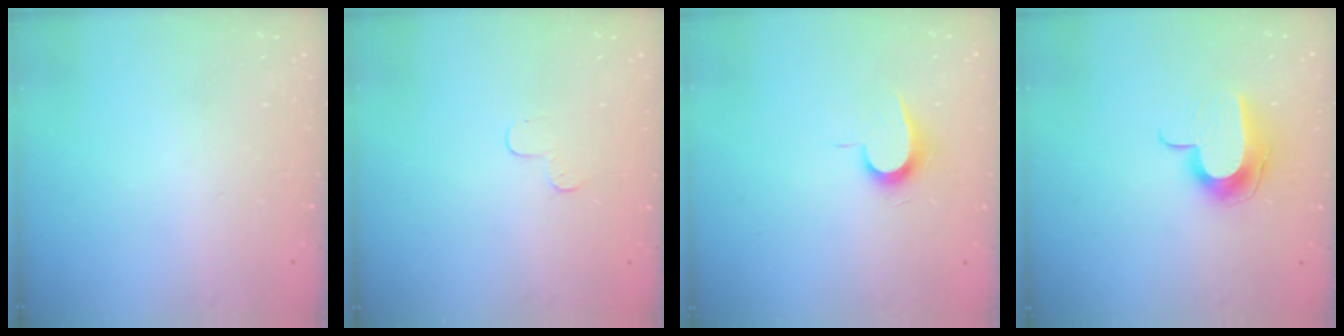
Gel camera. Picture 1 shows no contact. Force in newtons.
{"total": 3.2, "press": 3.2, "slide": 0.3}
{"total": 6.9, "press": 6.9, "slide": 0.6}
{"total": 9.9, "press": 9.9, "slide": 0.3}